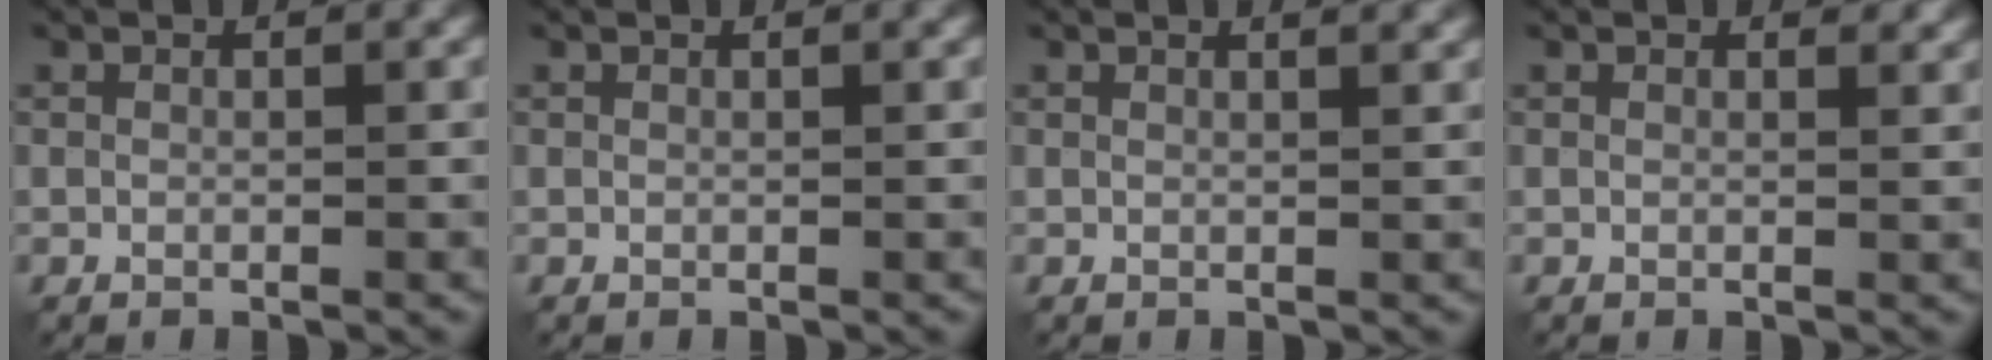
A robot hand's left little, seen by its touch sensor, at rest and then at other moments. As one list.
[{"total": 0.6, "force": [0.4, 0.1, 0.3], "torque": [0.000, 0.006, 0.006]}, {"total": 2.1, "force": [1.6, 0.7, 1.2], "torque": [-0.008, 0.006, 0.006]}, {"total": 1.0, "force": [0.9, 0.2, 0.4], "torque": [-0.008, -0.003, 0.011]}]